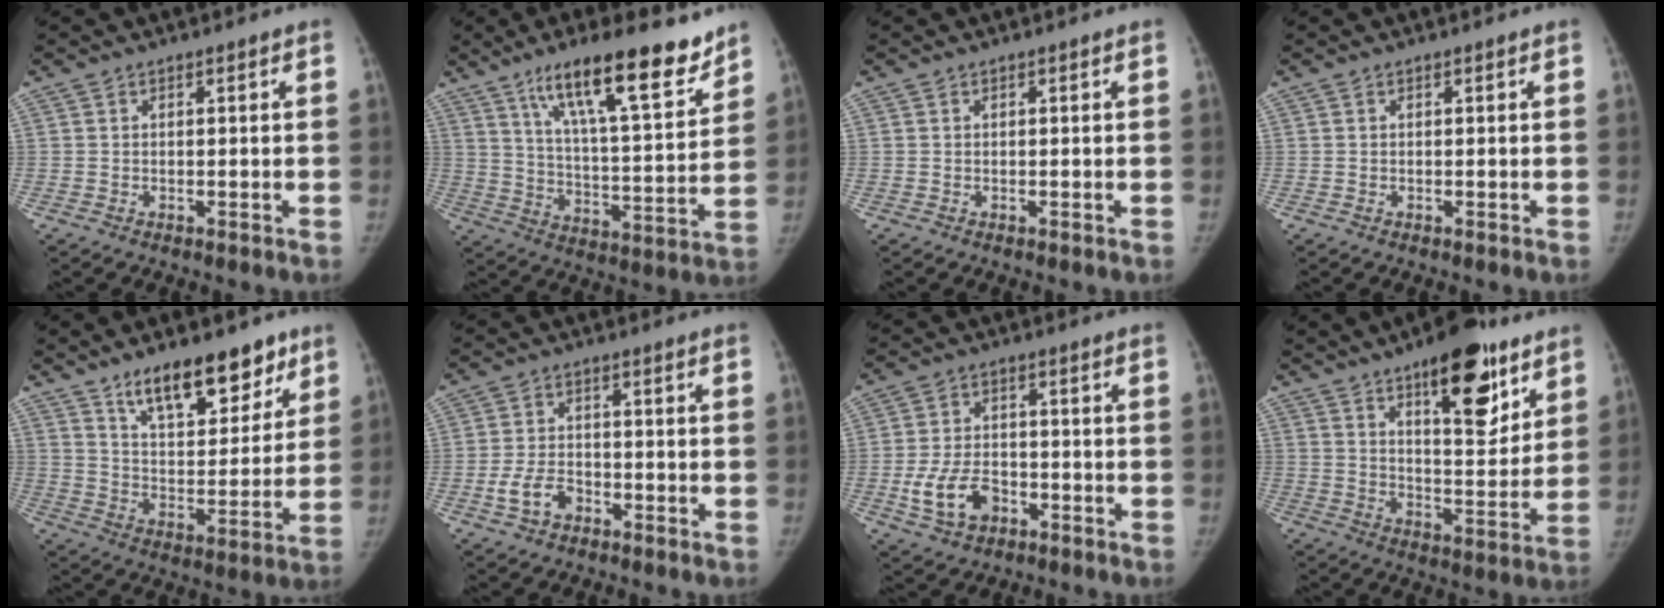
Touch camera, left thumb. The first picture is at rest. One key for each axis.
{"total": 19.9, "fx": 13.3, "fy": 4.7, "fz": 14.0, "tx": -0.195, "ty": -0.062, "tz": 0.219}
{"total": 0.0}
{"total": 0.0}
{"total": 16.0, "fx": 10.7, "fy": 7.1, "fz": 9.7, "tx": -0.094, "ty": -0.062, "tz": 0.174}
{"total": 5.3, "fx": -2.6, "fy": 3.4, "fz": 3.1, "tx": -0.060, "ty": 0.022, "tz": -0.047}
{"total": 8.6, "fx": -3.6, "fy": 5.7, "fz": 5.4, "tx": -0.099, "ty": 0.021, "tz": -0.061}
{"total": 17.9, "fx": 10.2, "fy": 6.9, "fz": 12.9, "tx": -0.139, "ty": -0.059, "tz": 0.153}